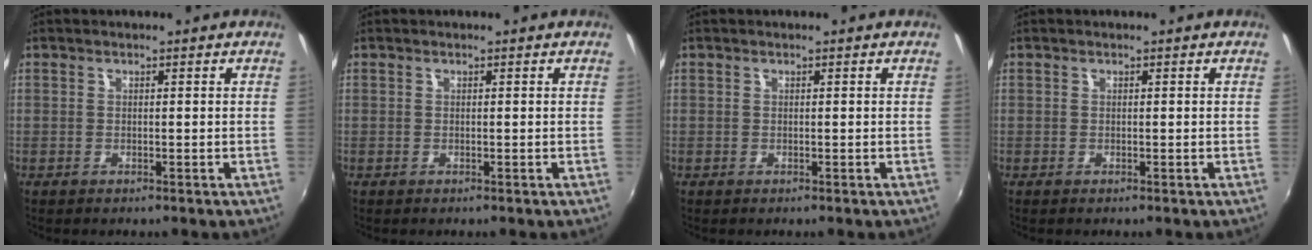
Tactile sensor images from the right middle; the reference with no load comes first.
{"total": 0.0}
{"total": 0.0}
{"total": 0.0}